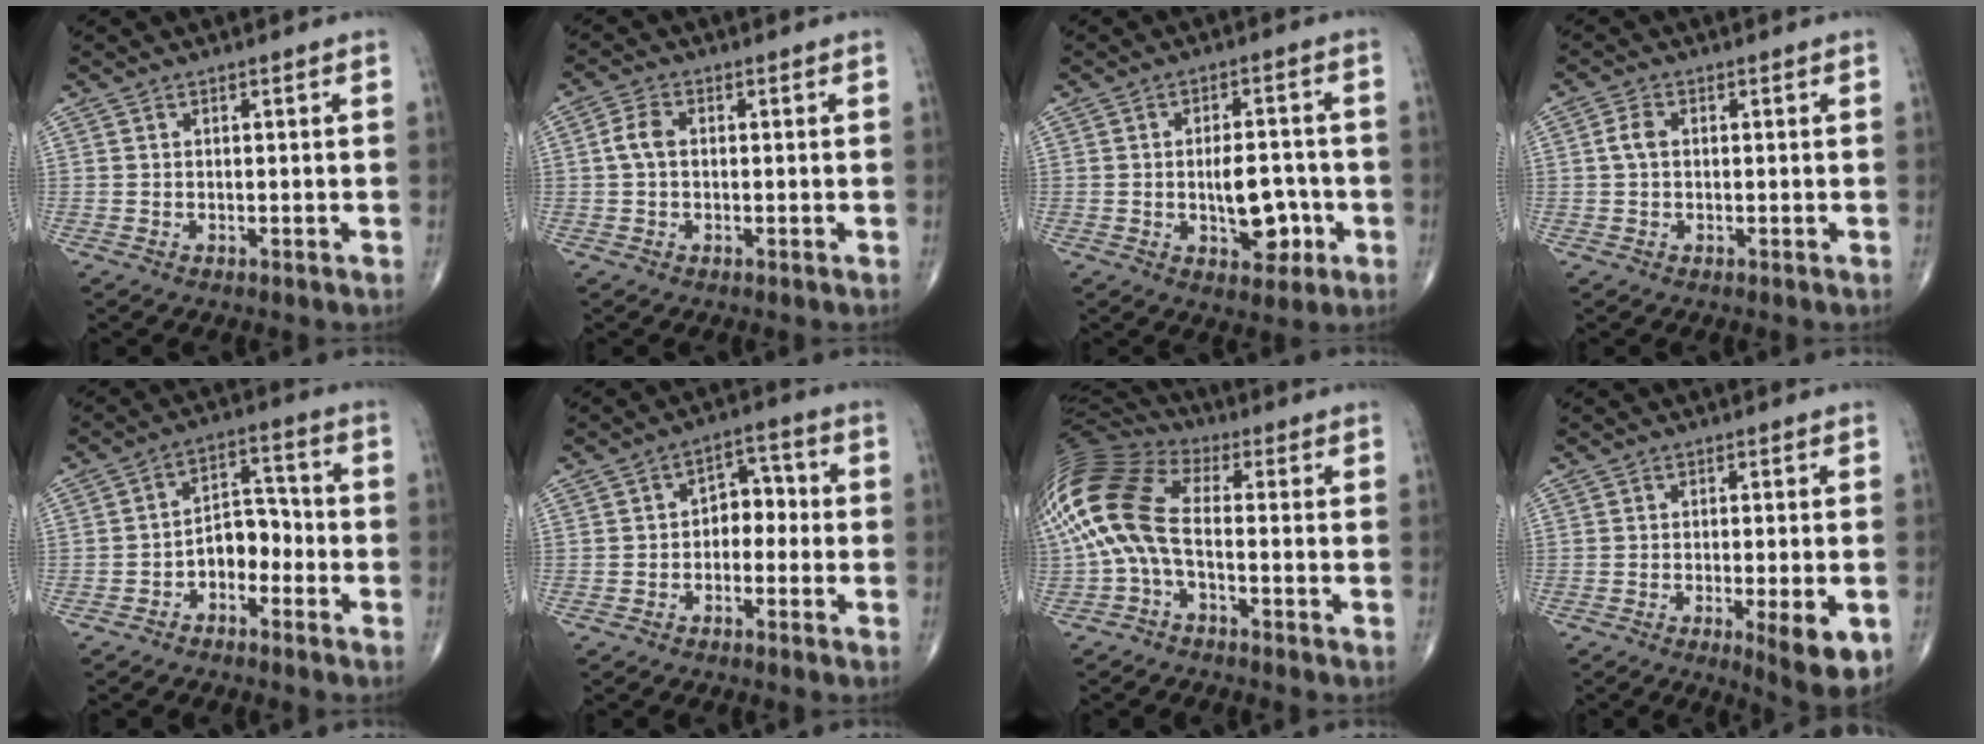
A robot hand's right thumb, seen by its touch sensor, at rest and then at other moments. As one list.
[{"total": 3.2, "force": [0.1, 2.1, 2.5], "torque": [-0.053, 0.008, -0.002]}, {"total": 8.6, "force": [-1.9, 4.7, 7.0], "torque": [-0.078, 0.017, -0.018]}, {"total": 2.5, "force": [0.2, 1.6, 1.9], "torque": [-0.041, 0.006, 0.001]}, {"total": 6.9, "force": [-2.9, 4.4, 4.4], "torque": [-0.044, 0.044, -0.059]}, {"total": 5.6, "force": [-1.1, 4.0, 3.8], "torque": [-0.025, 0.032, -0.030]}, {"total": 15.5, "force": [-1.8, 7.6, 13.3], "torque": [-0.290, 0.050, -0.047]}, {"total": 8.4, "force": [-2.7, 1.9, 7.7], "torque": [-0.101, -0.014, -0.035]}]